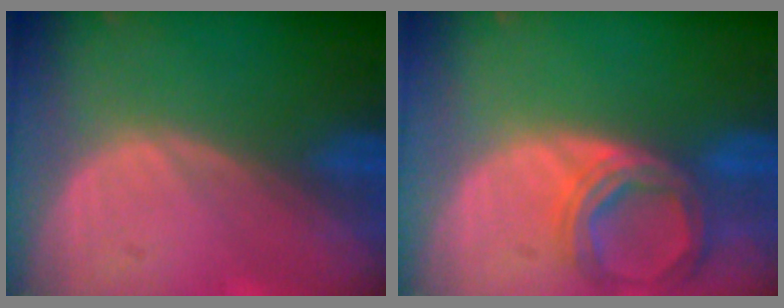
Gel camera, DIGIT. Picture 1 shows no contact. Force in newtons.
{"total": 6.9, "press": 6.3, "slide": 2.6}